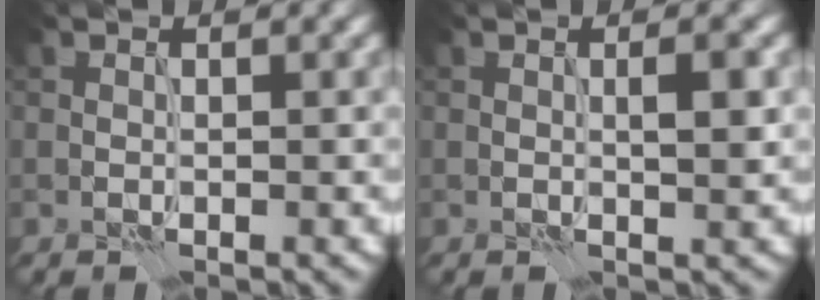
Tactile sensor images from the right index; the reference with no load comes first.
{"total": 1.7, "force": [0.0, 0.1, 1.7], "torque": [-0.024, 0.001, -0.001]}